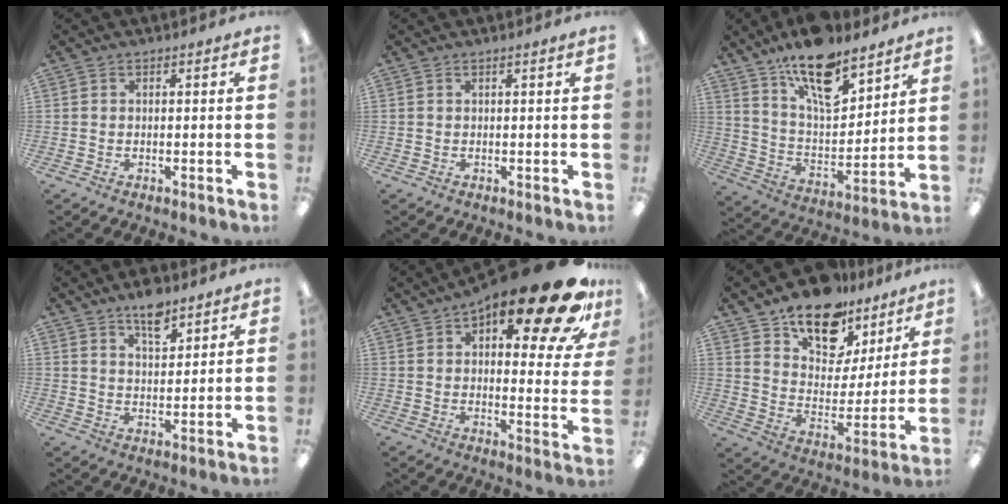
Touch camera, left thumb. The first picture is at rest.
{"total": 0.0}
{"total": 16.9, "force": [12.5, 6.9, 9.2], "torque": [-0.157, -0.073, 0.216]}
{"total": 7.1, "force": [5.3, 3.1, 3.5], "torque": [-0.052, -0.028, 0.092]}
{"total": 22.0, "force": [13.2, 7.1, 16.1], "torque": [-0.213, -0.084, 0.204]}
{"total": 15.2, "force": [11.3, 8.6, 5.3], "torque": [-0.093, -0.081, 0.209]}